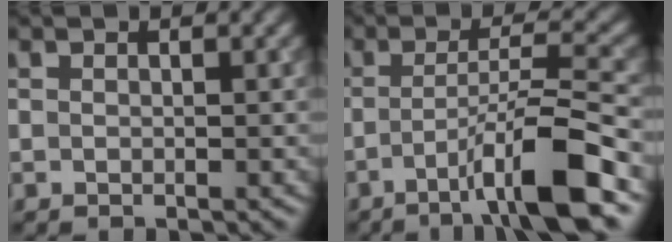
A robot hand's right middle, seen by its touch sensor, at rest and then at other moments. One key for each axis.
{"total": 7.8, "fx": -3.4, "fy": 1.1, "fz": 6.9, "tx": -0.102, "ty": 0.014, "tz": -0.064}